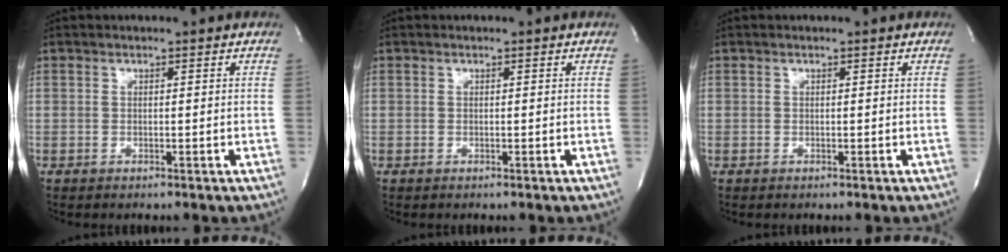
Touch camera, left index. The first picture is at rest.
{"total": 0.0}
{"total": 0.0}